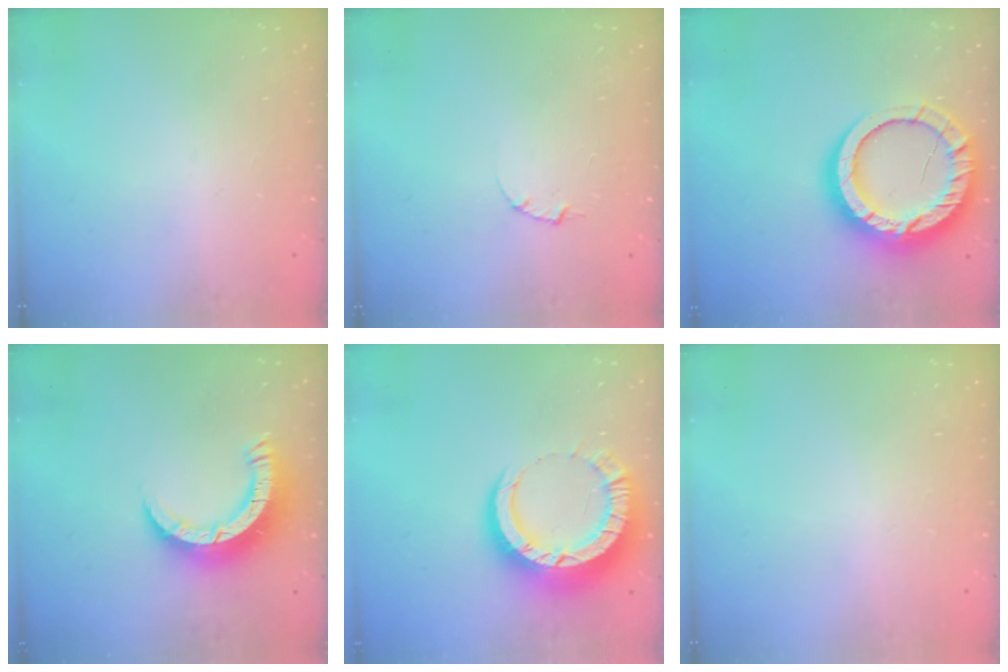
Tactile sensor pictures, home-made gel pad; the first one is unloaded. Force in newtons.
{"total": 1.0, "press": 1.0, "slide": 0.3}
{"total": 19.6, "press": 19.5, "slide": 1.8}
{"total": 10.6, "press": 10.5, "slide": 1.4}
{"total": 12.7, "press": 12.6, "slide": 1.3}
{"total": 2.5, "press": 2.5, "slide": 0.2}